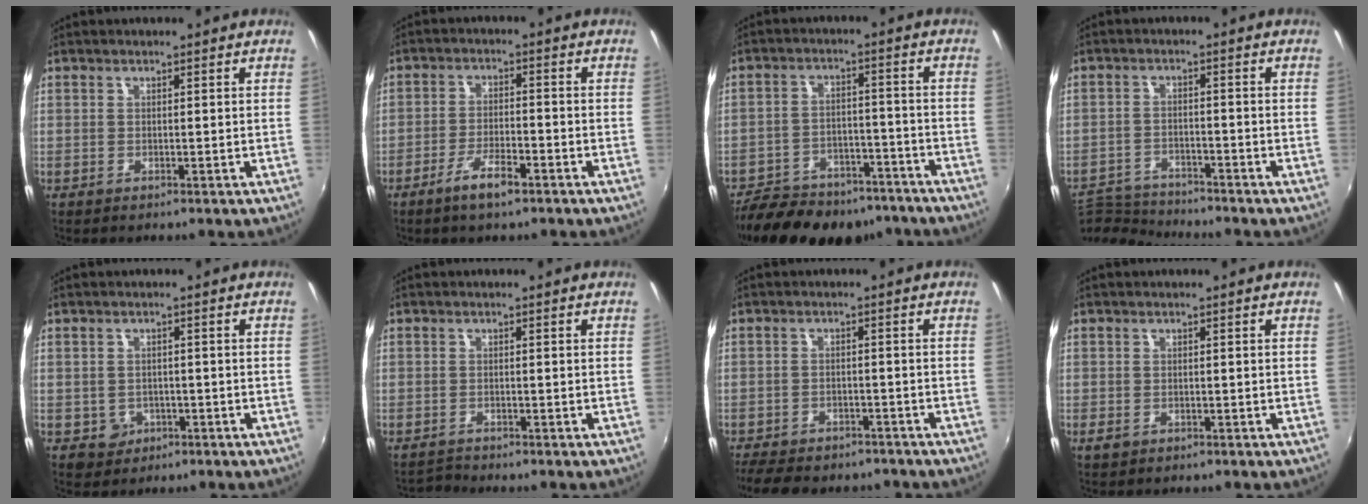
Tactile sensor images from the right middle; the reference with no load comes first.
{"total": 5.7, "force": [-3.9, 1.3, 4.0], "torque": [-0.088, -0.003, -0.068]}
{"total": 20.9, "force": [-17.0, 8.9, 8.3], "torque": [-0.175, 0.012, -0.229]}
{"total": 8.4, "force": [-8.2, 1.4, 1.0], "torque": [-0.044, 0.004, -0.150]}
{"total": 3.8, "force": [-1.3, 3.5, 0.8], "torque": [-0.026, 0.001, -0.011]}
{"total": 1.2, "force": [-1.1, -0.1, -0.5], "torque": [0.009, -0.002, -0.023]}
{"total": 12.2, "force": [-10.3, 4.5, 4.8], "torque": [-0.116, -0.015, -0.152]}
{"total": 1.6, "force": [-0.9, 1.1, 0.8], "torque": [-0.014, -0.001, -0.014]}